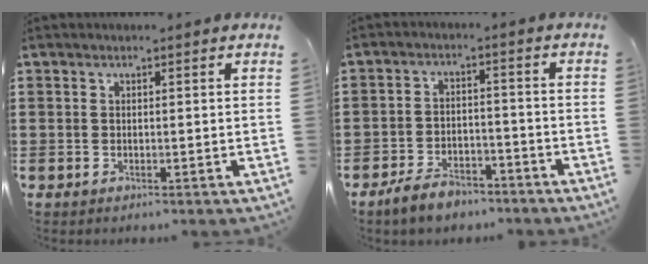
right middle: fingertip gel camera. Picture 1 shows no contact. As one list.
[{"total": 4.9, "force": [-4.3, 1.6, 1.6], "torque": [-0.039, 0.007, -0.088]}]